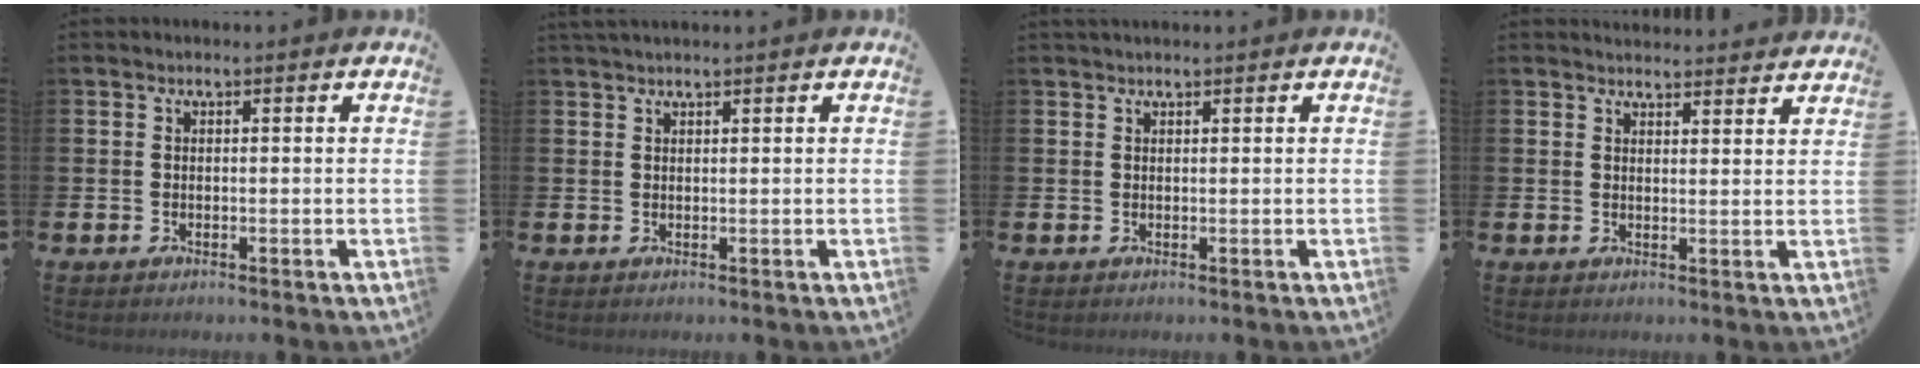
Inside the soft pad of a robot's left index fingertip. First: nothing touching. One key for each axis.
{"total": 1.1, "fx": 1.0, "fy": -0.1, "fz": 0.3, "tx": -0.006, "ty": 0.000, "tz": 0.019}
{"total": 0.8, "fx": 0.7, "fy": 0.0, "fz": 0.3, "tx": 0.004, "ty": -0.002, "tz": 0.011}
{"total": 3.0, "fx": 3.0, "fy": 0.2, "fz": 0.0, "tx": 0.005, "ty": -0.022, "tz": 0.053}